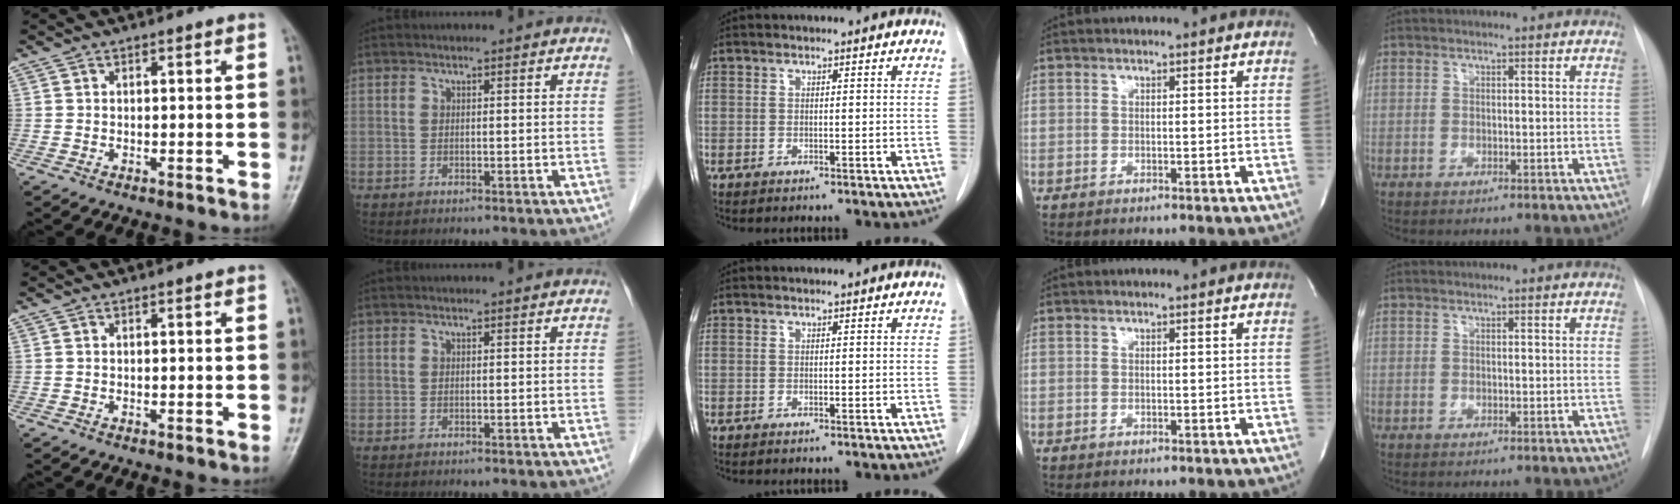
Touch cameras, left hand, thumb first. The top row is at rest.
{}